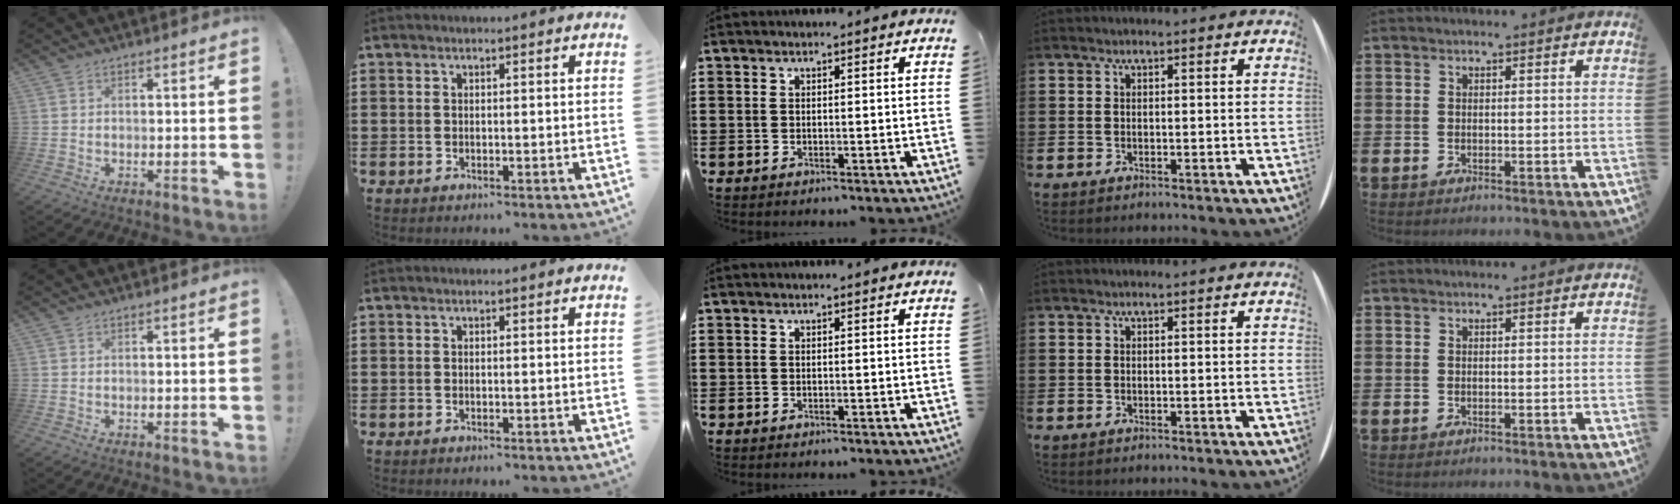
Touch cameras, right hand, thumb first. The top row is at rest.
{}